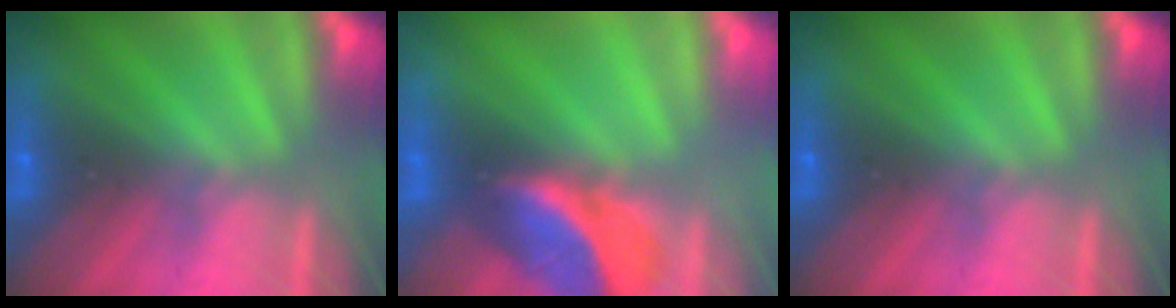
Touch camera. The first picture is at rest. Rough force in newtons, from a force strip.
{"total": 2.8}
{"total": 0.0}